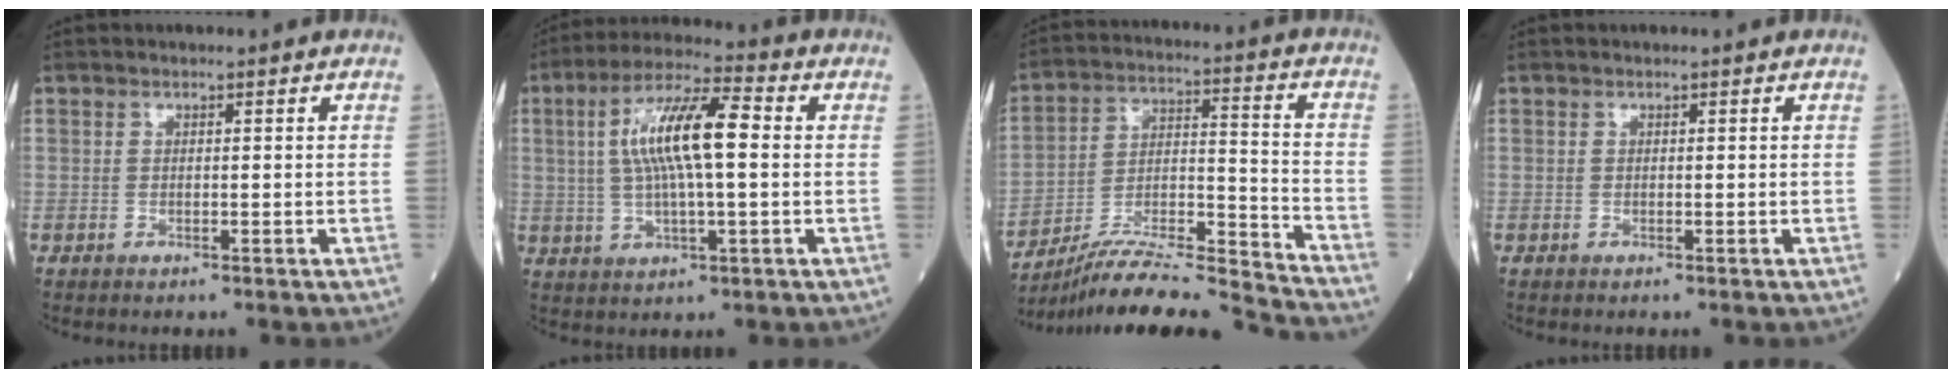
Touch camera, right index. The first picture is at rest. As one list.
[{"total": 11.8, "force": [1.5, 2.4, 11.5], "torque": [-0.219, 0.023, 0.026]}, {"total": 17.5, "force": [-16.6, -1.5, 5.2], "torque": [-0.095, 0.009, -0.284]}, {"total": 0.0}]